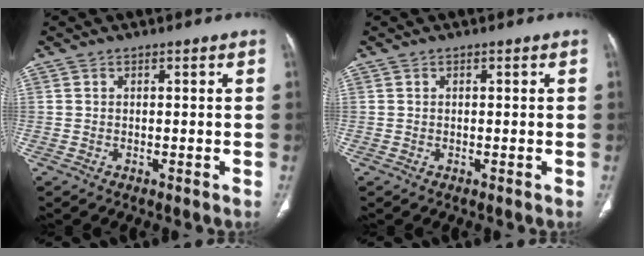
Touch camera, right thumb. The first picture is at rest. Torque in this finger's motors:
{"motor_torque": [-0.20, -0.07, -0.26, 0.13, 0.01]}